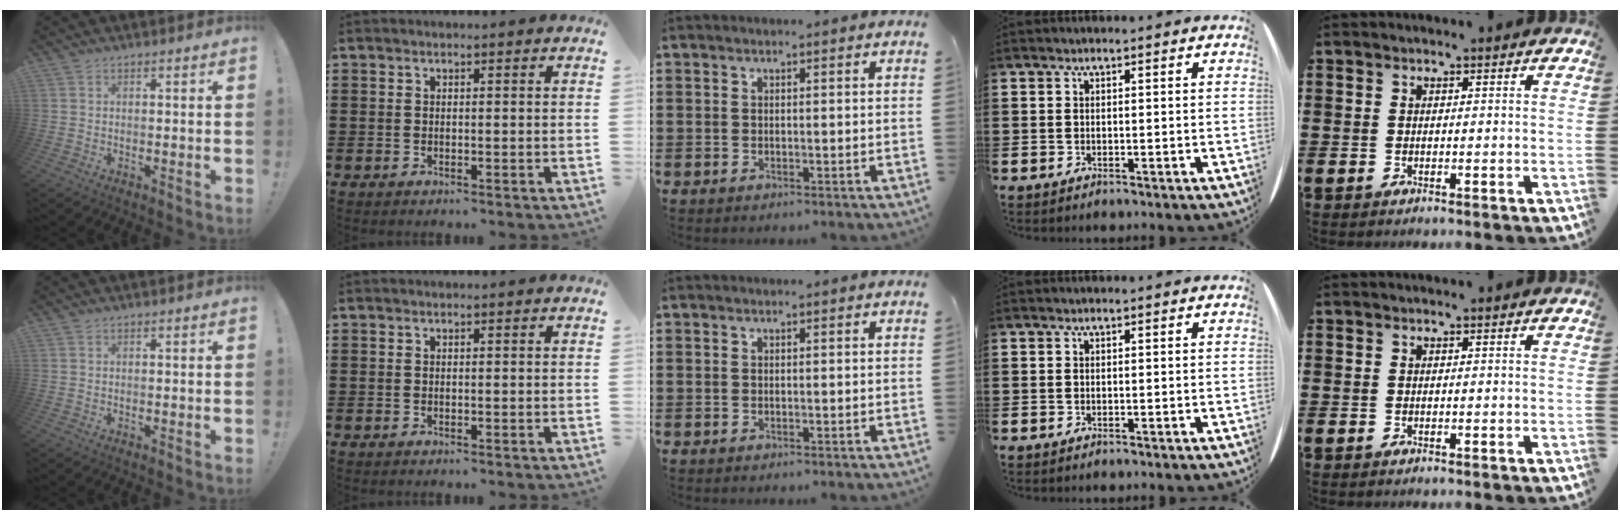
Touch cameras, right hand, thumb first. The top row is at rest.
{}